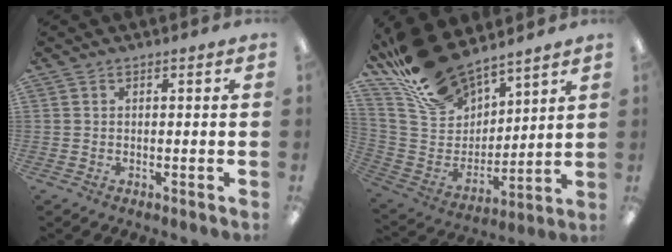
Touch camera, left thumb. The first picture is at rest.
{"total": 19.0, "force": [16.3, 7.3, 6.5], "torque": [-0.159, -0.102, 0.305]}